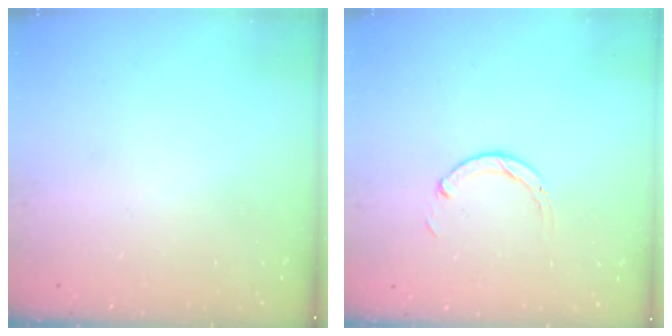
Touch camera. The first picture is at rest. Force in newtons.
{"total": 3.0, "press": 2.9, "slide": 0.4}